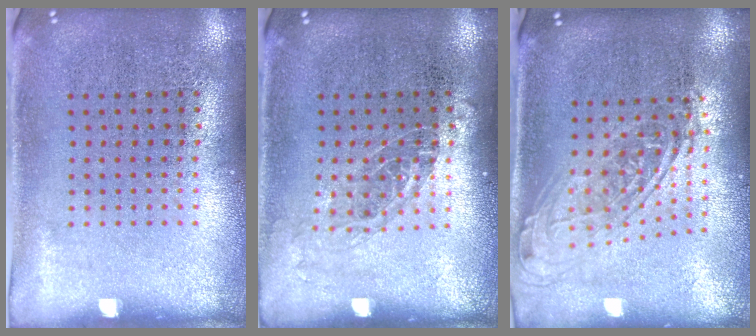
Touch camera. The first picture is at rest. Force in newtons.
{"total": 1.0, "press": 0.9, "slide": 0.5}
{"total": 1.8, "press": 1.4, "slide": 1.2}